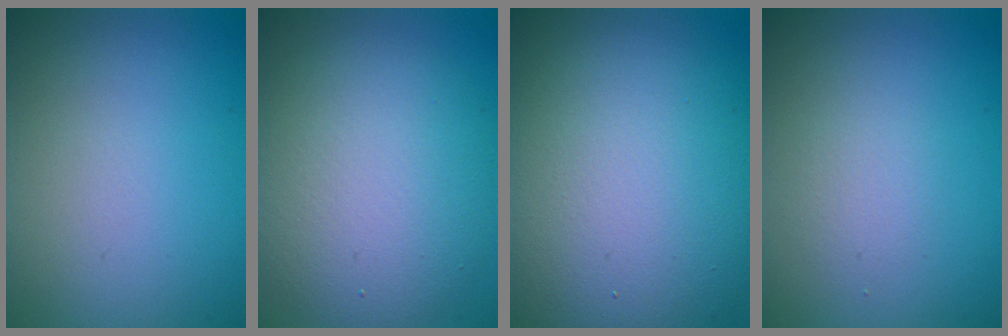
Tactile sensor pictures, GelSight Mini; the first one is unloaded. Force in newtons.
{"total": 7.9, "press": 7.8, "slide": 0.7}
{"total": 14.1, "press": 14.1, "slide": 0.6}
{"total": 1.3, "press": 1.3, "slide": 0.1}